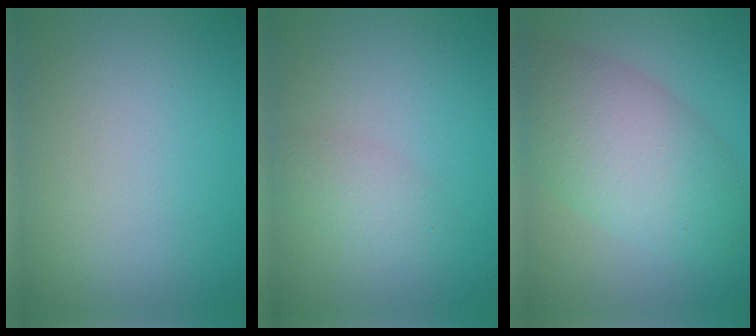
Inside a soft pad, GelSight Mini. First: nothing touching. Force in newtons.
{"total": 1.9, "press": 1.9, "slide": 0.1}
{"total": 8.2, "press": 8.2, "slide": 0.3}